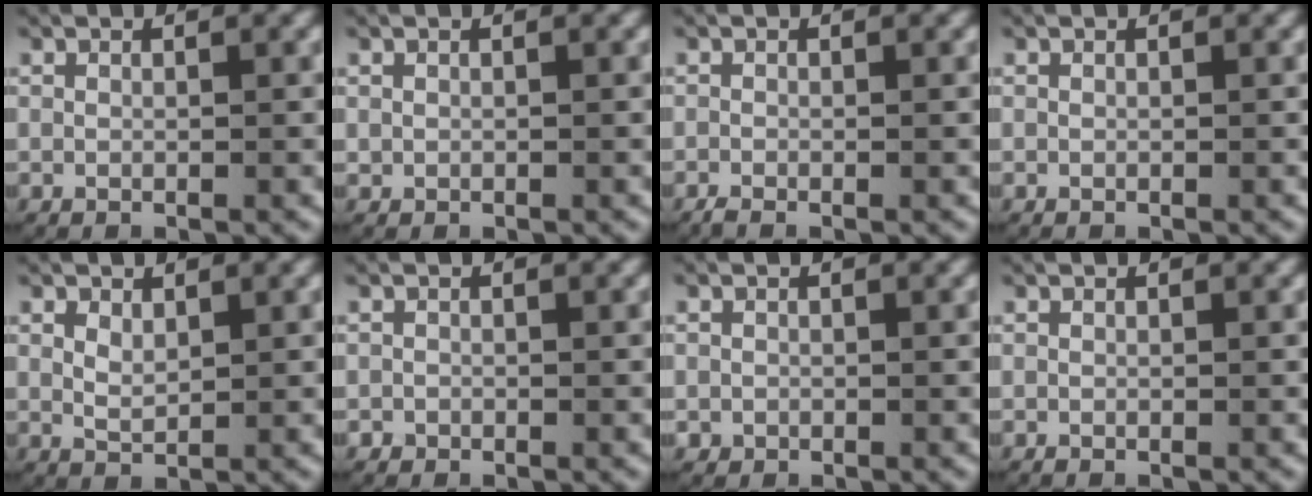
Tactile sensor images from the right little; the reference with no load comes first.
{"total": 0.6, "force": [0.1, 0.5, 0.1], "torque": [-0.006, 0.000, 0.005]}
{"total": 1.0, "force": [-0.9, 0.2, 0.4], "torque": [-0.006, -0.005, -0.016]}
{"total": 0.0}
{"total": 1.4, "force": [0.7, 0.8, 0.9], "torque": [-0.026, -0.011, 0.024]}
{"total": 1.1, "force": [-0.5, 1.0, -0.1], "torque": [0.000, -0.005, -0.010]}
{"total": 1.9, "force": [-0.6, 1.8, 0.3], "torque": [-0.011, -0.009, -0.008]}
{"total": 0.0}